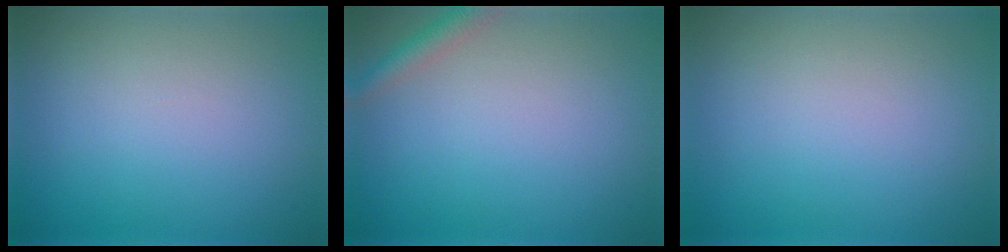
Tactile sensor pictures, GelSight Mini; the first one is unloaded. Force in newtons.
{"total": 1.9, "press": 1.9, "slide": 0.1}
{"total": 0.0}